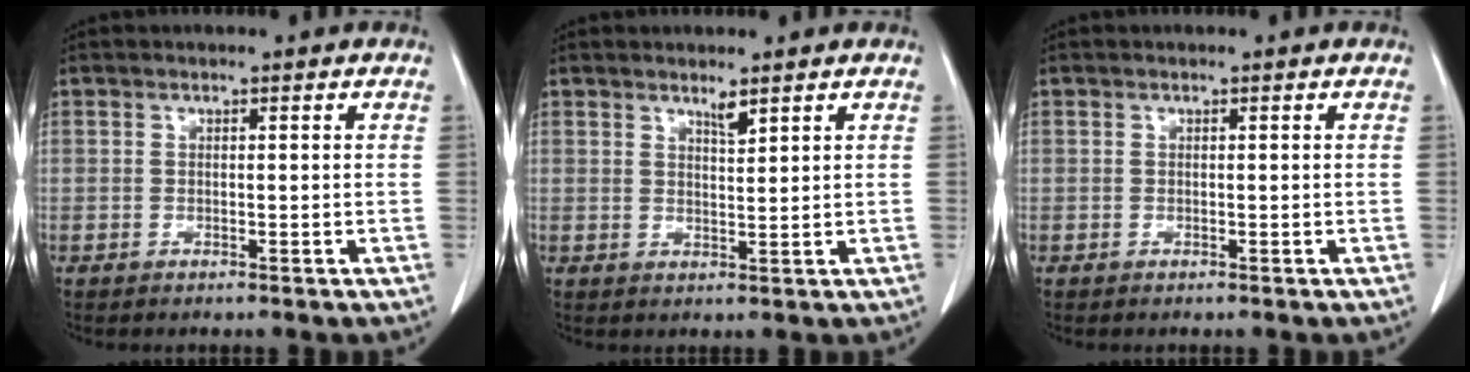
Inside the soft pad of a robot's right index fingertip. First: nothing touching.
{"total": 1.9, "force": [1.5, 0.1, 1.1], "torque": [-0.023, -0.006, 0.030]}
{"total": 0.0}